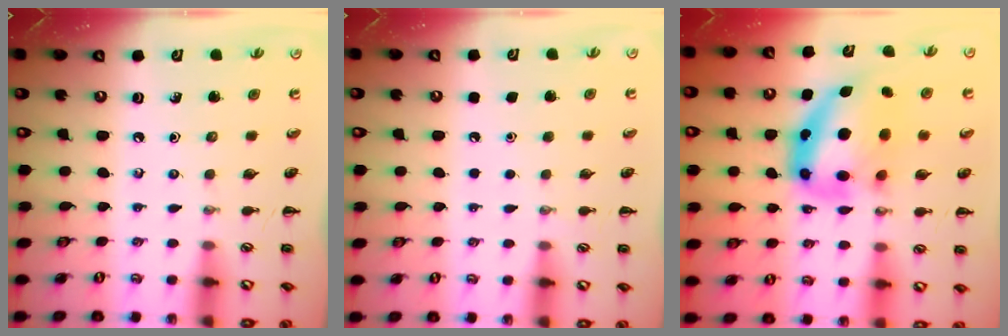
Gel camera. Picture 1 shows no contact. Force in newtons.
{"total": 1.6, "press": 1.6, "slide": 0.1}
{"total": 14.3, "press": 13.9, "slide": 3.6}